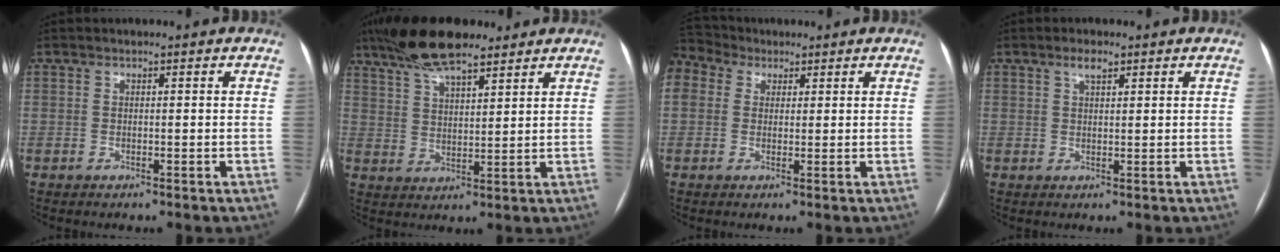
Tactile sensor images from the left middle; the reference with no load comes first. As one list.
[{"total": 11.5, "force": [9.0, 2.8, 6.6], "torque": [-0.126, 0.027, 0.161]}, {"total": 5.5, "force": [3.6, 3.9, 1.6], "torque": [-0.044, 0.039, 0.075]}, {"total": 2.2, "force": [1.4, 0.7, 1.5], "torque": [-0.031, 0.006, 0.026]}]